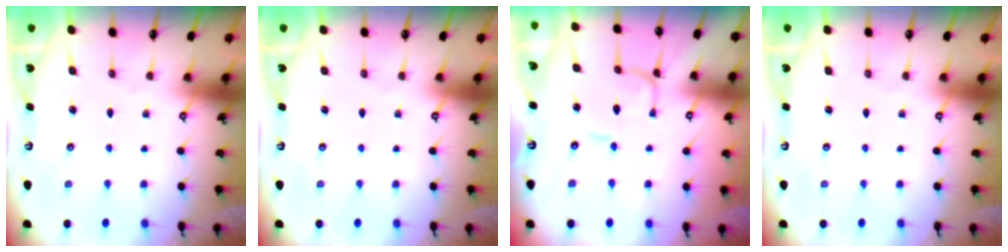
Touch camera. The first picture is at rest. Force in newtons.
{"total": 0.0}
{"total": 1.7, "press": 1.7, "slide": 0.2}
{"total": 0.0}